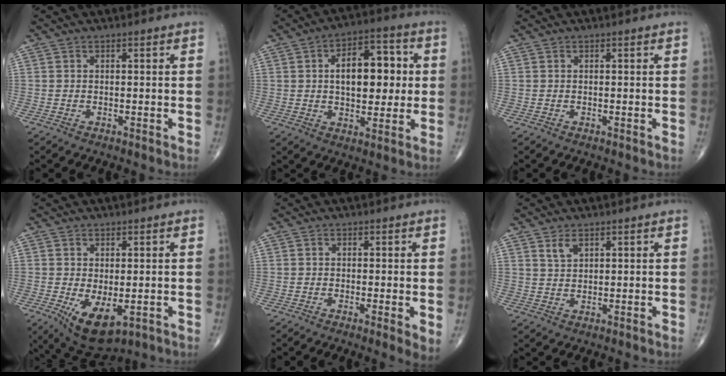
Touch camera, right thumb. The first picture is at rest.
{"total": 13.8, "force": [1.7, 7.7, 11.4], "torque": [-0.132, 0.016, 0.023]}
{"total": 0.0}
{"total": 8.5, "force": [-2.3, 4.3, 7.0], "torque": [-0.109, -0.017, -0.018]}
{"total": 3.2, "force": [-0.5, 0.6, 3.1], "torque": [-0.054, -0.013, -0.012]}
{"total": 2.6, "force": [1.6, 1.3, 1.5], "torque": [-0.026, -0.007, 0.037]}